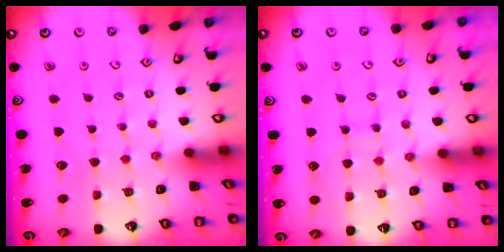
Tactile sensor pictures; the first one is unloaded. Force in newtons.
{"total": 6.7, "press": 6.7, "slide": 0.6}